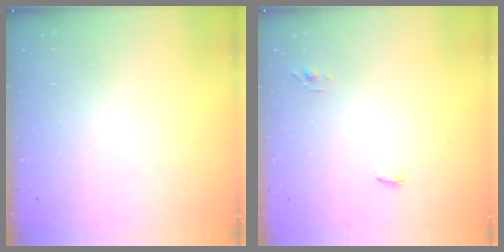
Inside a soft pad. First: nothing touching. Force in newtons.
{"total": 3.6, "press": 3.2, "slide": 1.6}